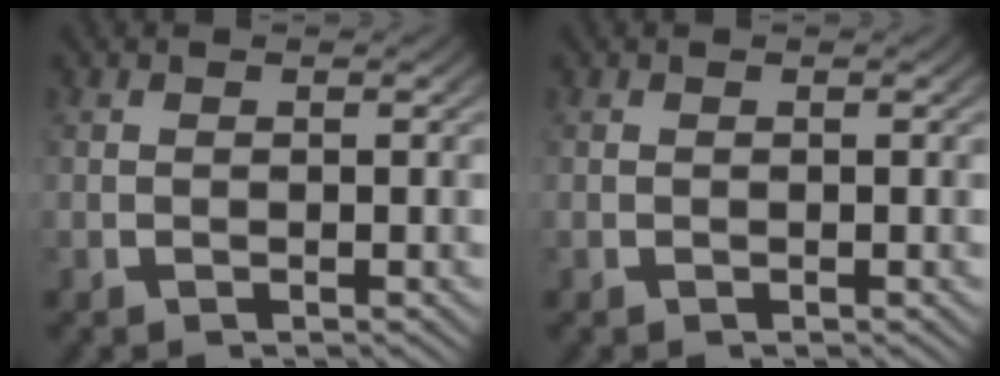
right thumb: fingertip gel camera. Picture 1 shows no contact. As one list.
[{"total": 0.0}]